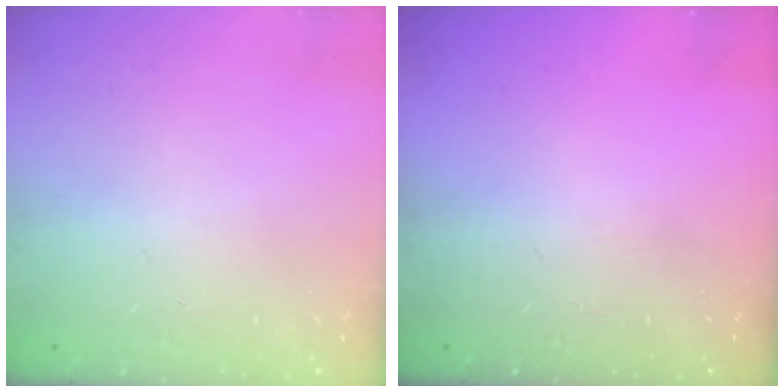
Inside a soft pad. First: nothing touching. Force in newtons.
{"total": 2.3, "press": 2.3, "slide": 0.2}